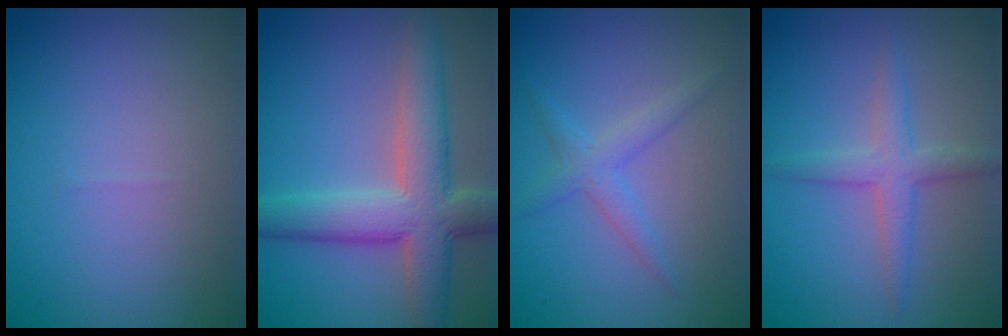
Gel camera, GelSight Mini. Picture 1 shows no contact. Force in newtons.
{"total": 7.5, "press": 7.5, "slide": 0.5}
{"total": 2.1, "press": 2.1, "slide": 0.0}
{"total": 2.9, "press": 2.9, "slide": 0.1}